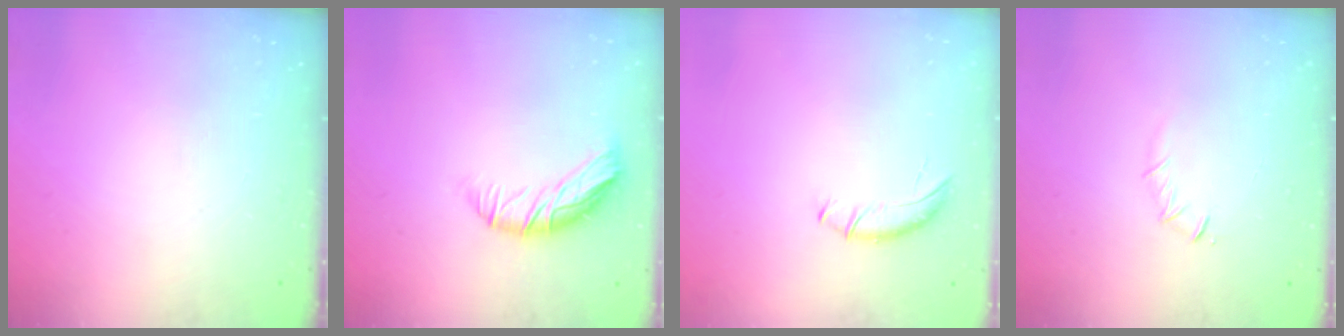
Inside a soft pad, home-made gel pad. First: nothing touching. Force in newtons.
{"total": 10.4, "press": 10.3, "slide": 1.5}
{"total": 4.8, "press": 4.8, "slide": 0.3}
{"total": 3.5, "press": 3.3, "slide": 1.2}